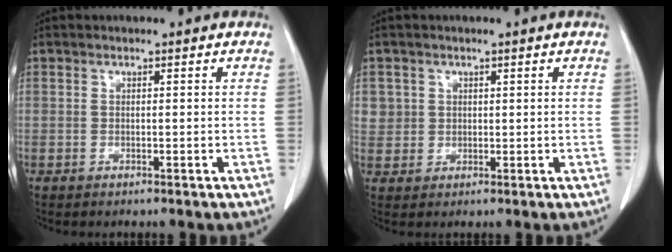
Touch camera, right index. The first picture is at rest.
{"total": 3.1, "force": [1.1, 3.0, 0.1], "torque": [0.015, 0.001, 0.020]}